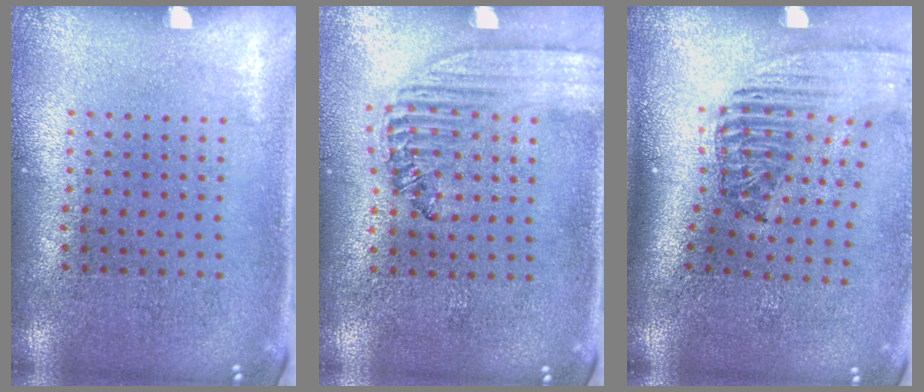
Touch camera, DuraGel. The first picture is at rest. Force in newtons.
{"total": 1.6, "press": 1.4, "slide": 0.7}
{"total": 2.4, "press": 1.7, "slide": 1.7}